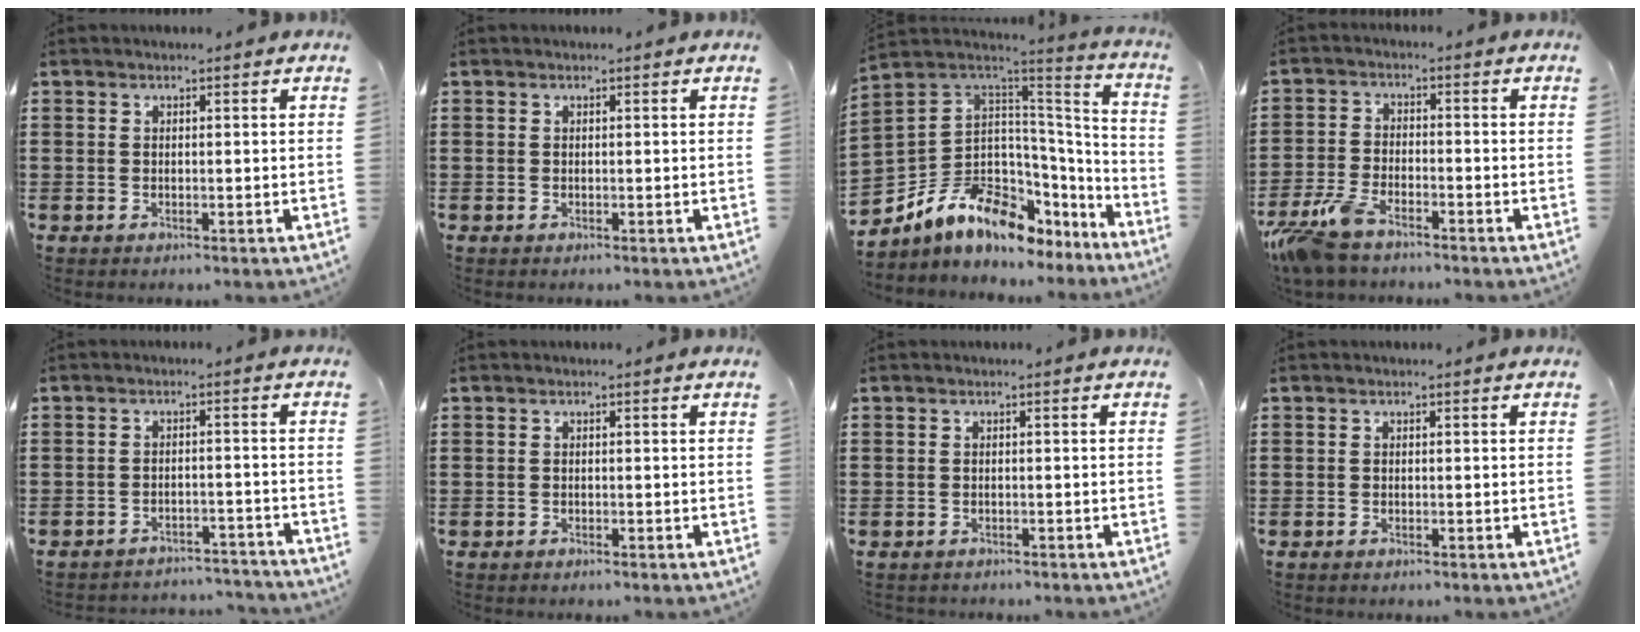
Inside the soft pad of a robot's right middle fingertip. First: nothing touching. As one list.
[{"total": 0.0}, {"total": 11.0, "force": [-6.1, 7.6, 5.1], "torque": [-0.134, -0.001, -0.113]}, {"total": 6.6, "force": [-5.3, 1.7, 3.6], "torque": [-0.105, -0.010, -0.109]}, {"total": 3.0, "force": [-3.0, 0.2, 0.2], "torque": [-0.008, 0.003, -0.065]}, {"total": 0.0}, {"total": 0.6, "force": [-0.5, 0.1, -0.1], "torque": [0.002, 0.003, -0.013]}, {"total": 0.0}]